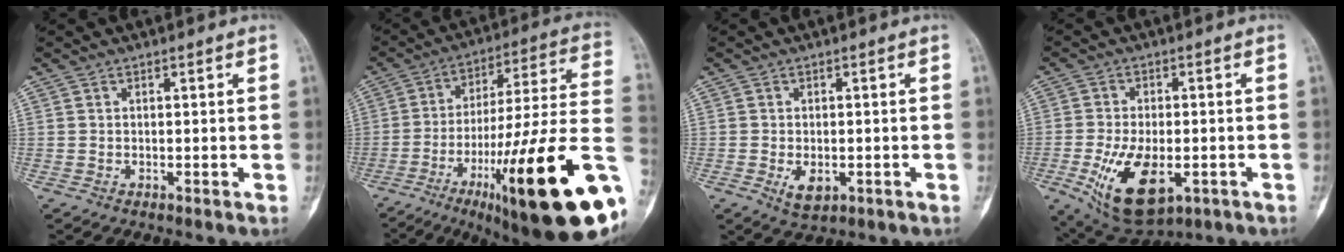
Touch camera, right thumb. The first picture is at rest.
{"total": 31.1, "force": [-11.2, 5.4, 28.5], "torque": [-0.384, 0.037, -0.165]}
{"total": 3.8, "force": [-1.2, 2.2, 2.8], "torque": [-0.035, -0.005, -0.014]}
{"total": 13.5, "force": [-4.5, 6.9, 10.7], "torque": [-0.177, -0.002, -0.061]}